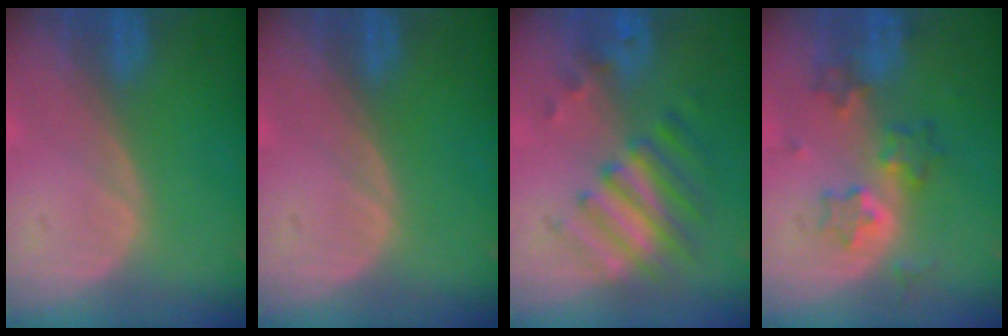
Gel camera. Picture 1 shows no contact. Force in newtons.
{"total": 0.0}
{"total": 7.9, "press": 7.0, "slide": 3.7}
{"total": 6.0, "press": 5.8, "slide": 1.5}